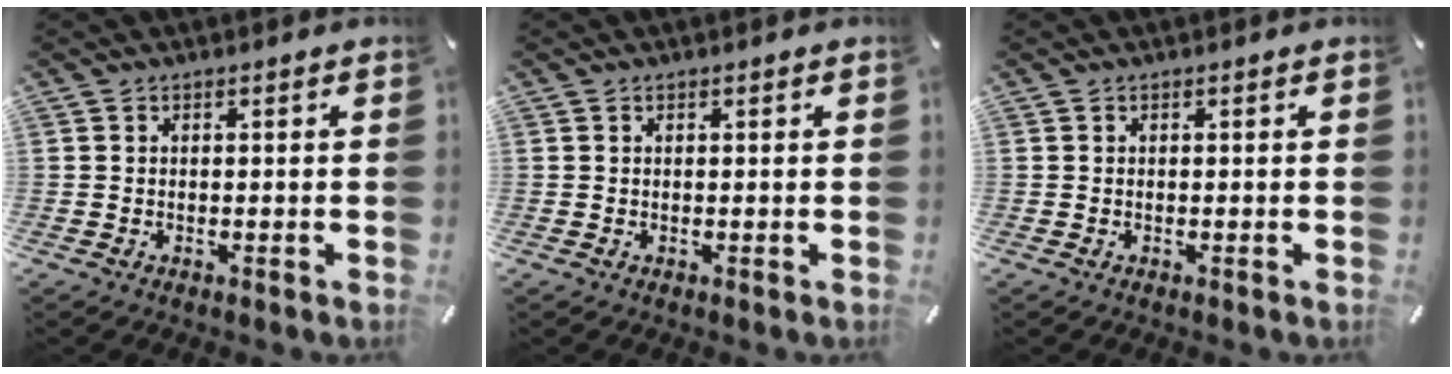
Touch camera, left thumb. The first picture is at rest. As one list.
[{"total": 0.0}, {"total": 0.0}]